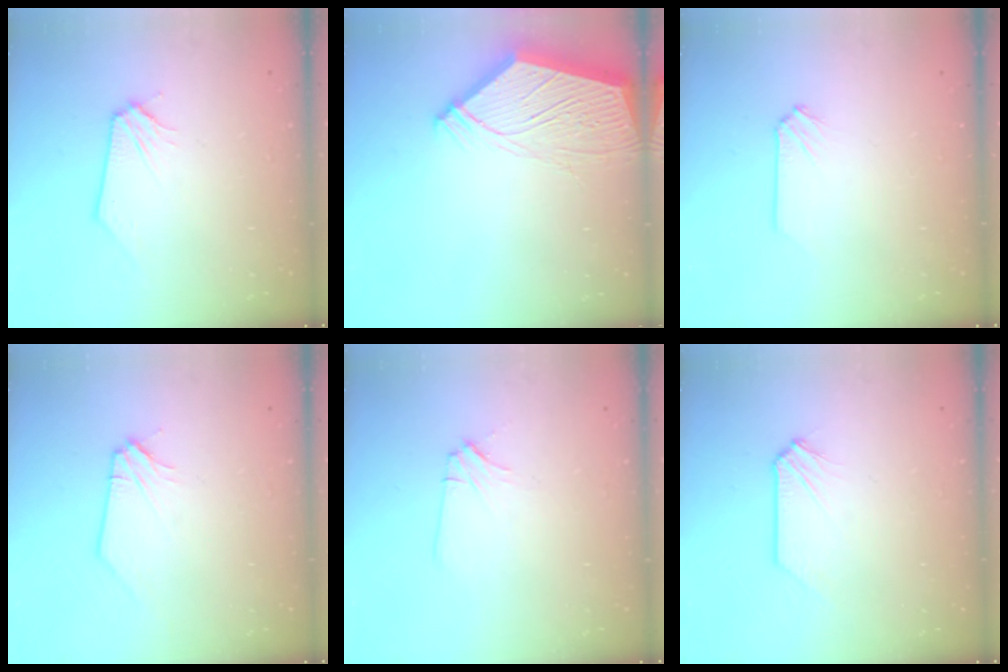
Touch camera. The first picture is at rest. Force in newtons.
{"total": 13.6, "press": 13.6, "slide": 1.1}
{"total": 0.0}
{"total": 0.0}
{"total": 3.6, "press": 3.5, "slide": 0.5}
{"total": 0.0}